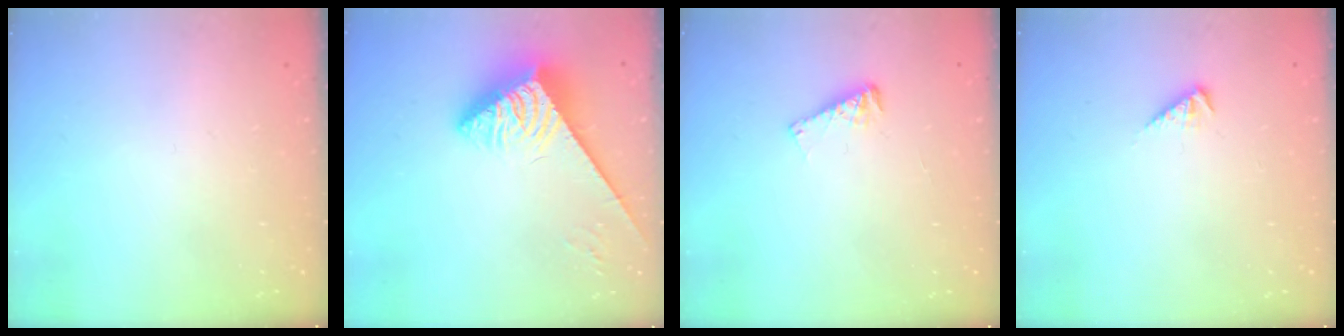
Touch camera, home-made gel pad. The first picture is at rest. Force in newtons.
{"total": 4.0, "press": 3.9, "slide": 0.8}
{"total": 5.1, "press": 5.0, "slide": 0.6}
{"total": 3.2, "press": 3.2, "slide": 0.6}